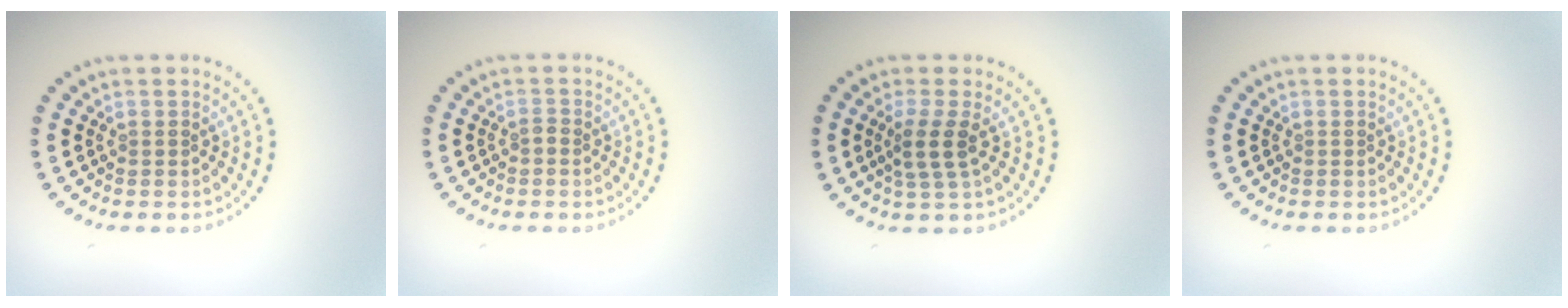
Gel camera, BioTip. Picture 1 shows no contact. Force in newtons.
{"total": 0.5, "press": 0.4, "slide": 0.3}
{"total": 2.5, "press": 1.9, "slide": 1.5}
{"total": 0.0}